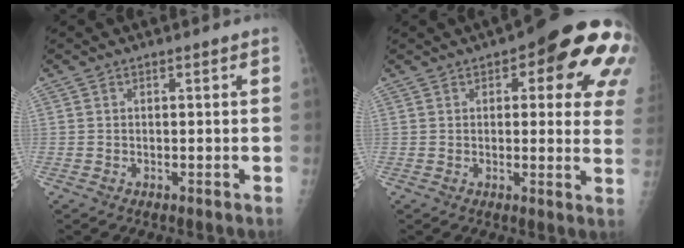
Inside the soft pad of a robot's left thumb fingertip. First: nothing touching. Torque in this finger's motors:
{"motor_torque": [0.55, 0.48, 1.81, -0.96, 0.12]}